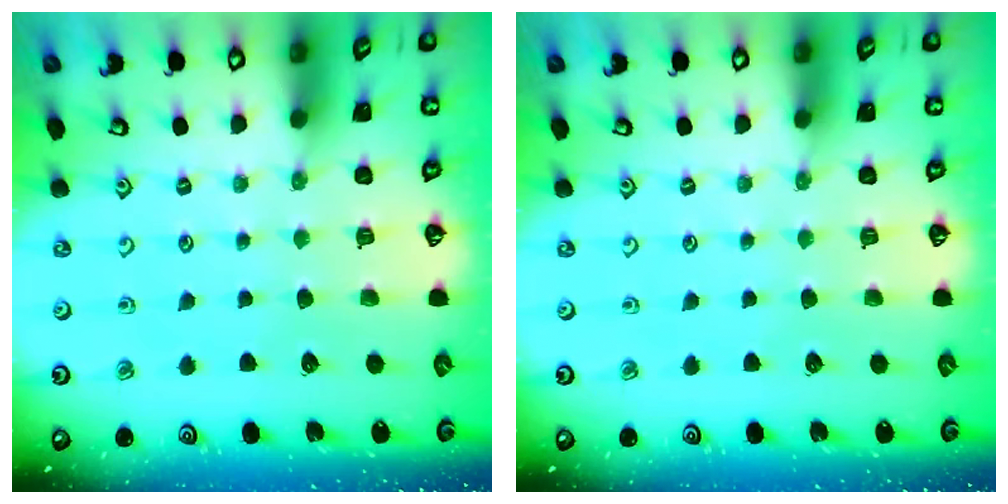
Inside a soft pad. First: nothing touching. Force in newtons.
{"total": 0.0}